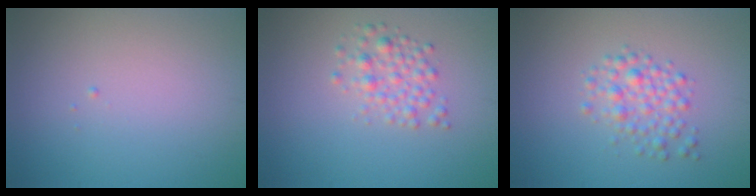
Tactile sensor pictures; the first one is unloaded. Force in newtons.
{"total": 2.2, "press": 2.2, "slide": 0.0}
{"total": 2.6, "press": 2.6, "slide": 0.1}